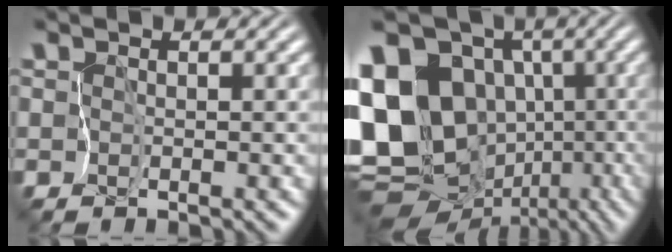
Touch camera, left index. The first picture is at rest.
{"total": 14.7, "force": [-0.1, 11.6, 8.9], "torque": [-0.213, -0.009, 0.017]}